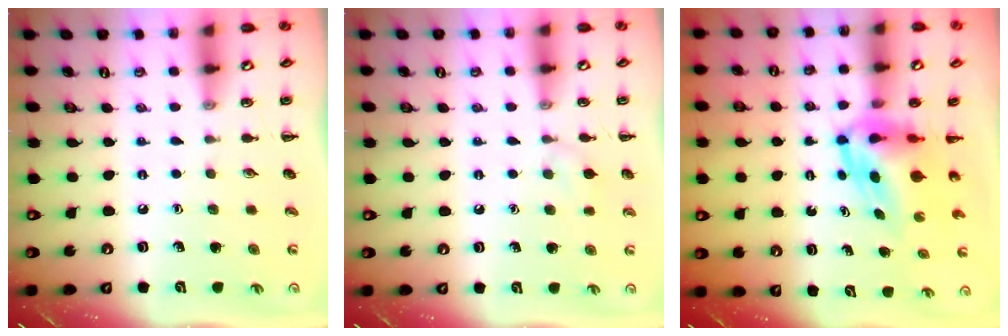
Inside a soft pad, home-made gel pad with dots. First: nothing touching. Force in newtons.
{"total": 6.0, "press": 5.7, "slide": 1.9}
{"total": 5.0, "press": 4.8, "slide": 1.3}